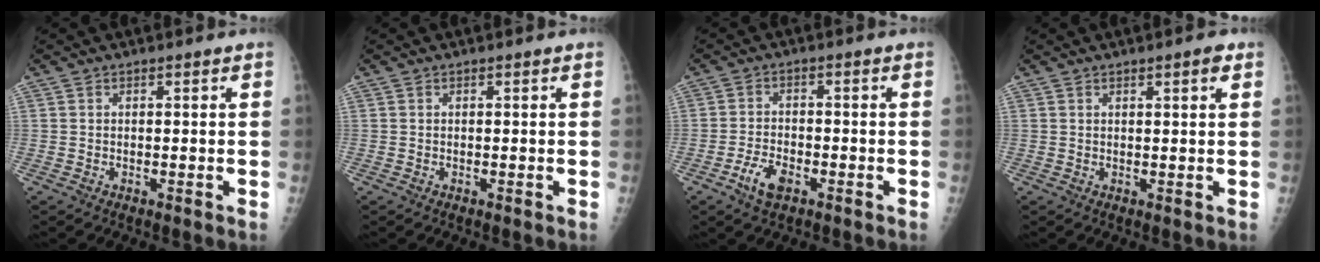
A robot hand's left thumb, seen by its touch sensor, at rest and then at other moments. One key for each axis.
{"total": 0.0}
{"total": 5.0, "fx": -2.8, "fy": 2.4, "fz": 3.4, "tx": -0.064, "ty": 0.016, "tz": -0.048}
{"total": 2.3, "fx": 1.3, "fy": 0.4, "fz": 1.8, "tx": -0.023, "ty": -0.003, "tz": 0.015}